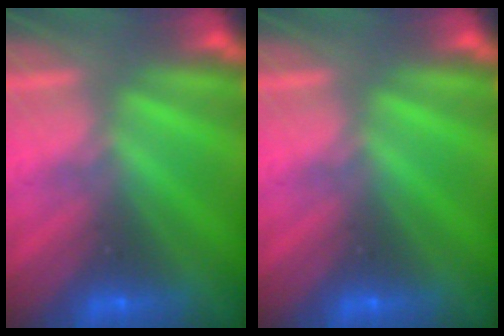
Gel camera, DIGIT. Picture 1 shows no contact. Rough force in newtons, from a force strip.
{"total": 0.0}